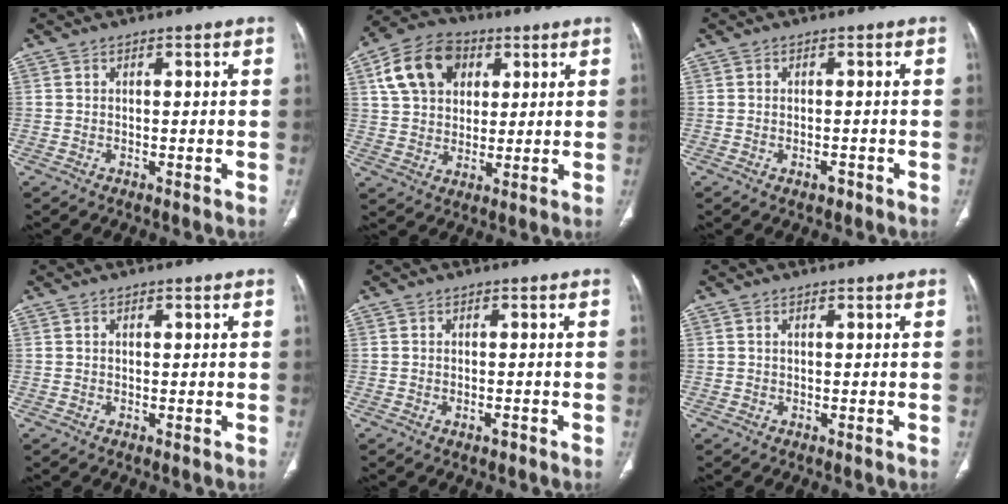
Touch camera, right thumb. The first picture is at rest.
{"total": 13.6, "force": [4.8, 10.0, 7.9], "torque": [-0.122, 0.003, 0.081]}
{"total": 1.6, "force": [-0.9, 0.9, 1.1], "torque": [-0.017, 0.006, -0.010]}
{"total": 0.6, "force": [0.2, 0.4, 0.5], "torque": [-0.010, 0.000, 0.004]}
{"total": 1.2, "force": [-0.6, 0.6, 0.8], "torque": [-0.014, 0.005, -0.007]}
{"total": 0.0}